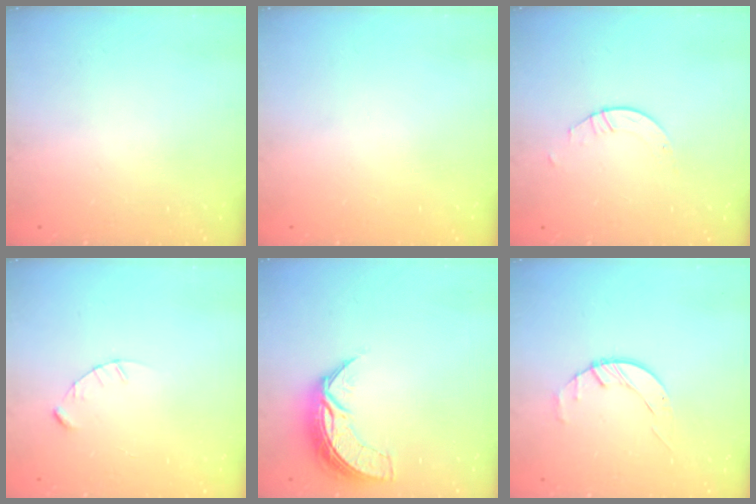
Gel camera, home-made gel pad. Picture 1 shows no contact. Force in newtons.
{"total": 0.0}
{"total": 2.1, "press": 2.1, "slide": 0.1}
{"total": 2.4, "press": 2.4, "slide": 0.3}
{"total": 7.9, "press": 7.9, "slide": 0.5}
{"total": 2.1, "press": 2.0, "slide": 0.3}